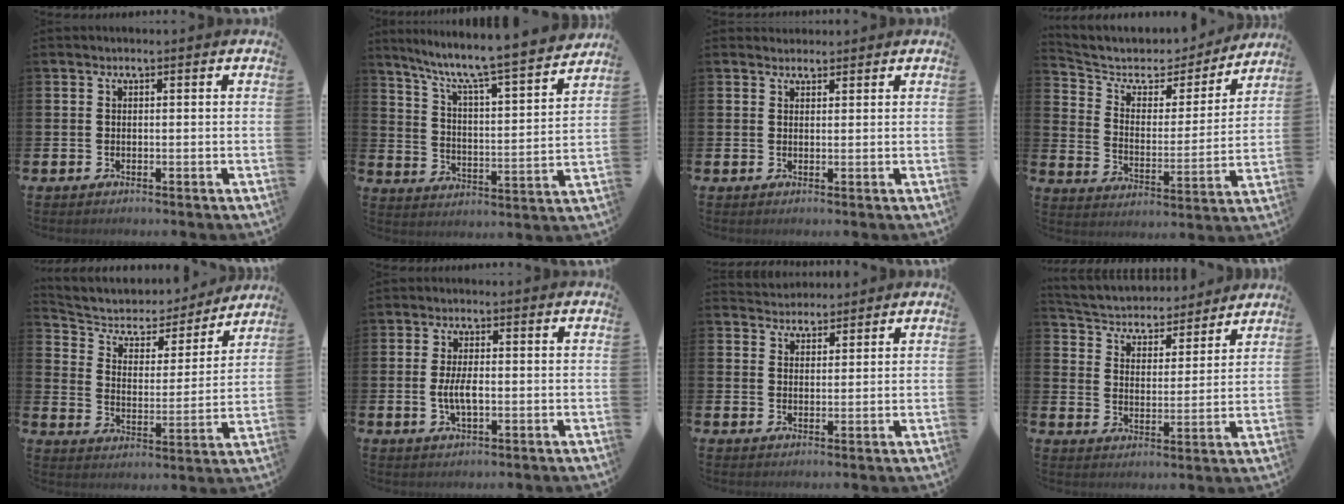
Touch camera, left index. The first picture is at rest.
{"total": 8.0, "force": [7.4, 0.1, 3.1], "torque": [-0.087, -0.067, 0.120]}
{"total": 1.9, "force": [1.8, 0.6, -0.1], "torque": [0.008, -0.006, 0.032]}
{"total": 6.0, "force": [5.0, 3.0, 1.4], "torque": [-0.064, -0.034, 0.081]}
{"total": 5.2, "force": [4.4, 2.6, 1.0], "torque": [-0.052, -0.033, 0.069]}
{"total": 3.5, "force": [-0.6, 2.2, 2.7], "torque": [-0.033, -0.002, -0.018]}
{"total": 3.3, "force": [3.2, 0.9, -0.3], "torque": [-0.003, -0.012, 0.059]}
{"total": 4.6, "force": [4.3, 1.5, 0.2], "torque": [-0.035, -0.040, 0.069]}